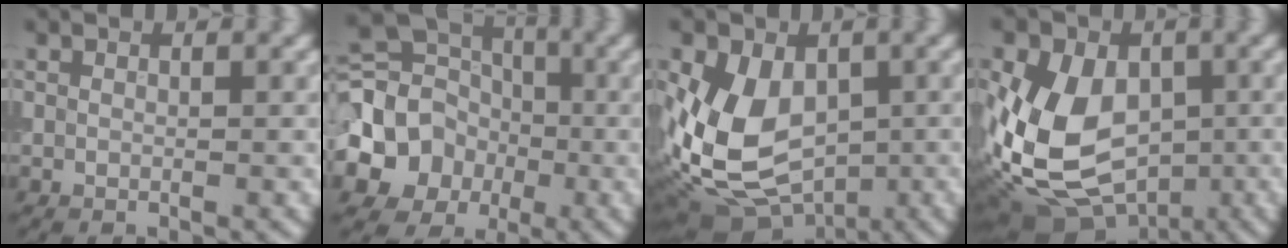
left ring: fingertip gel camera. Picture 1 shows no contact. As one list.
[{"total": 11.9, "force": [-2.6, 10.7, 4.6], "torque": [-0.104, -0.004, -0.072]}, {"total": 9.7, "force": [-1.1, 6.9, 6.7], "torque": [-0.134, -0.016, -0.020]}, {"total": 12.8, "force": [-2.0, 9.4, 8.5], "torque": [-0.153, -0.010, -0.027]}]